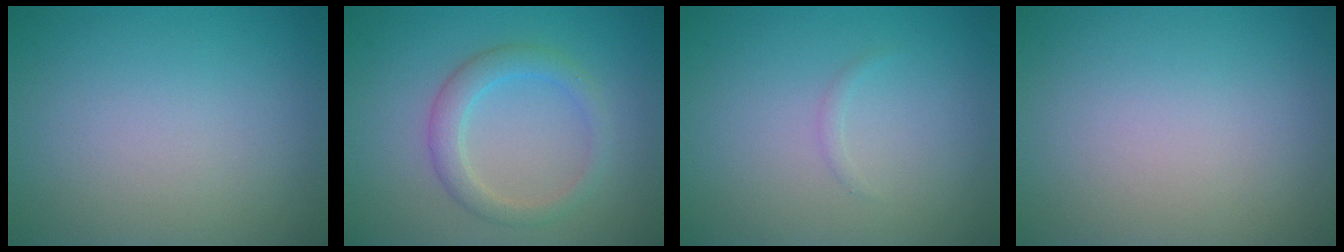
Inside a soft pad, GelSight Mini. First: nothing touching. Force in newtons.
{"total": 2.8, "press": 2.8, "slide": 0.1}
{"total": 0.5, "press": 0.5, "slide": 0.0}
{"total": 0.0}